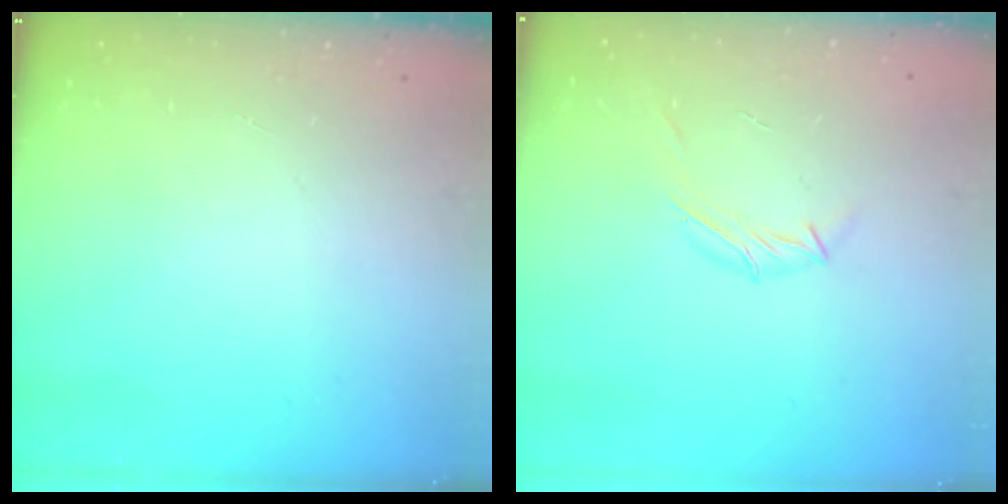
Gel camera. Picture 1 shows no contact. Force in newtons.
{"total": 6.4, "press": 6.3, "slide": 1.4}